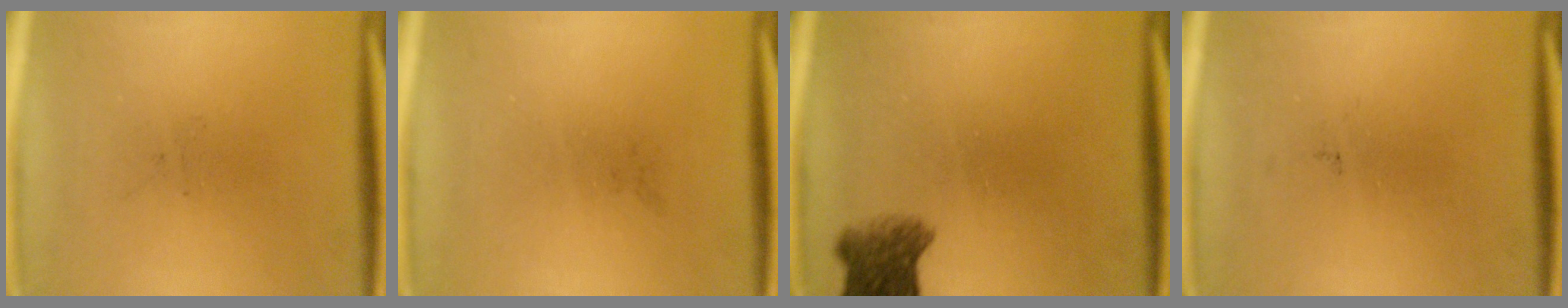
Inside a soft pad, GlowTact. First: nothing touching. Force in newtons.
{"total": 0.0}
{"total": 5.0}
{"total": 0.0}